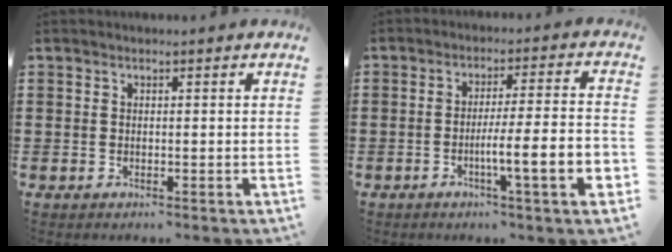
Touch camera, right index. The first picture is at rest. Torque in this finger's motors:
{"motor_torque": [1.36, -0.61, 0.50, 0.13]}